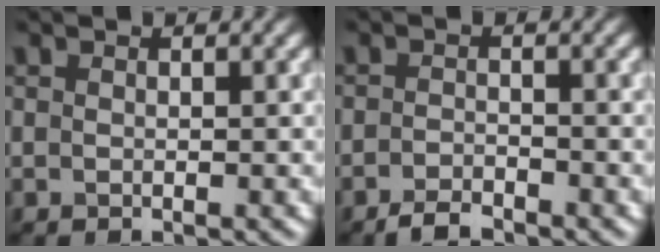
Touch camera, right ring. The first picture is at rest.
{"total": 2.1, "force": [-1.8, 0.6, 1.0], "torque": [-0.019, 0.001, -0.037]}